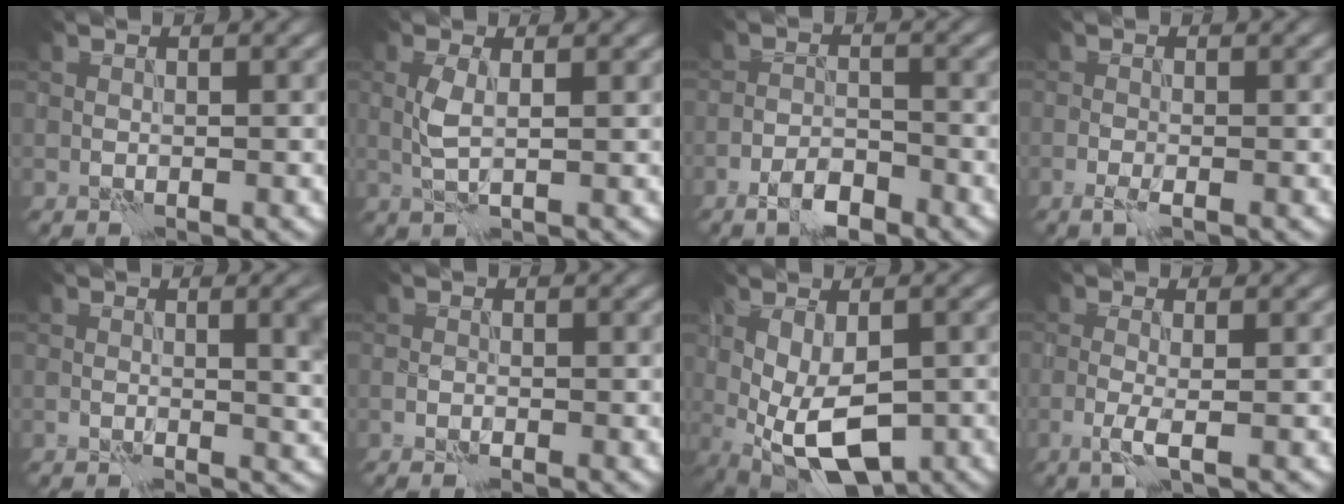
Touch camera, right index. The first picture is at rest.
{"total": 1.9, "force": [0.5, 0.2, 1.8], "torque": [-0.046, 0.001, 0.010]}
{"total": 3.4, "force": [-2.6, 1.0, 1.9], "torque": [-0.031, 0.003, -0.050]}
{"total": 1.1, "force": [-0.6, 0.0, 0.9], "torque": [-0.021, -0.002, -0.014]}
{"total": 3.7, "force": [0.2, 1.0, 3.6], "torque": [-0.048, -0.005, 0.002]}
{"total": 0.7, "force": [-0.4, 0.1, 0.6], "torque": [-0.013, 0.000, -0.008]}
{"total": 7.7, "force": [-1.8, 3.7, 6.5], "torque": [-0.130, -0.021, -0.015]}
{"total": 1.8, "force": [-0.6, -0.1, 1.7], "torque": [-0.040, -0.002, -0.015]}